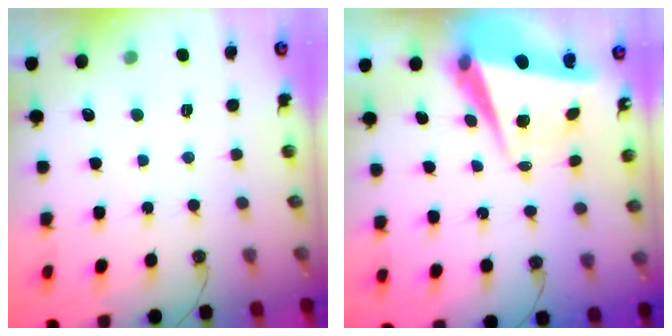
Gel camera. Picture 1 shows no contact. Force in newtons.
{"total": 7.3, "press": 7.1, "slide": 1.8}